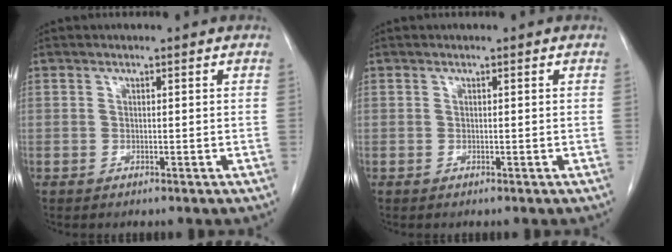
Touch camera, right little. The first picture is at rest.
{"total": 0.0}